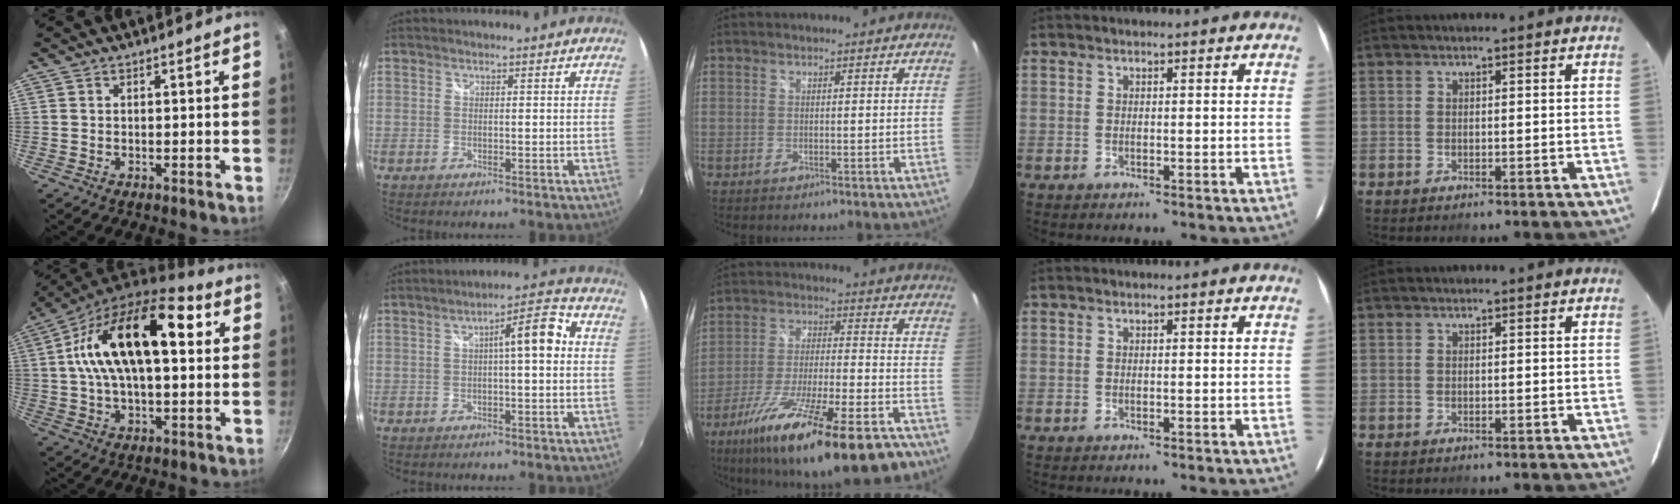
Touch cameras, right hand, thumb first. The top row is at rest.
{"thumb": {"total": 18.4, "force": [4.4, 9.1, 15.4], "torque": [-0.233, 0.016, 0.059]}, "index": {"total": 7.1, "force": [0.5, 1.4, 6.9], "torque": [-0.093, 0.027, 0.012]}, "middle": {"total": 24.1, "force": [-16.7, 4.4, 16.9], "torque": [-0.293, -0.054, -0.265]}}